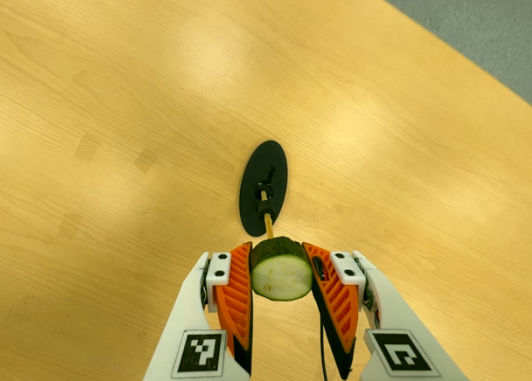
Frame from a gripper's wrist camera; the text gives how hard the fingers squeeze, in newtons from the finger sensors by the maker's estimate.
{"total": 10.1, "left": 9.3, "right": 10.9}